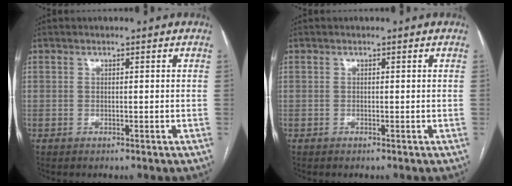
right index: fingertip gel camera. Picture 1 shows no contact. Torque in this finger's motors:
{"motor_torque": [0.07, -0.07, 0.03, 0.01]}